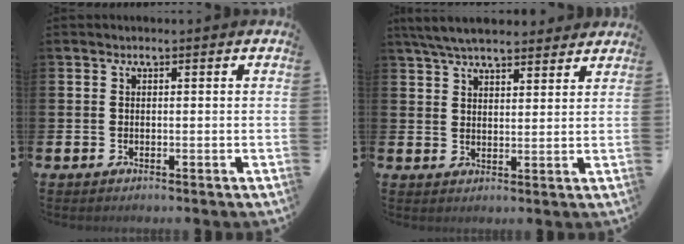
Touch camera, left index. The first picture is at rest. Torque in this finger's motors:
{"motor_torque": [1.09, -1.04, 0.41, 0.21]}